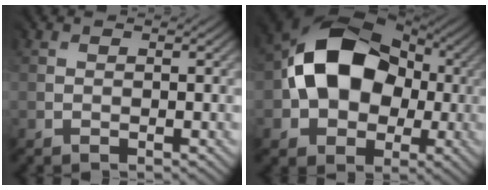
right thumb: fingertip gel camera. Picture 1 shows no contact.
{"total": 12.7, "force": [0.8, 10.1, 7.7], "torque": [-0.105, 0.013, 0.008]}